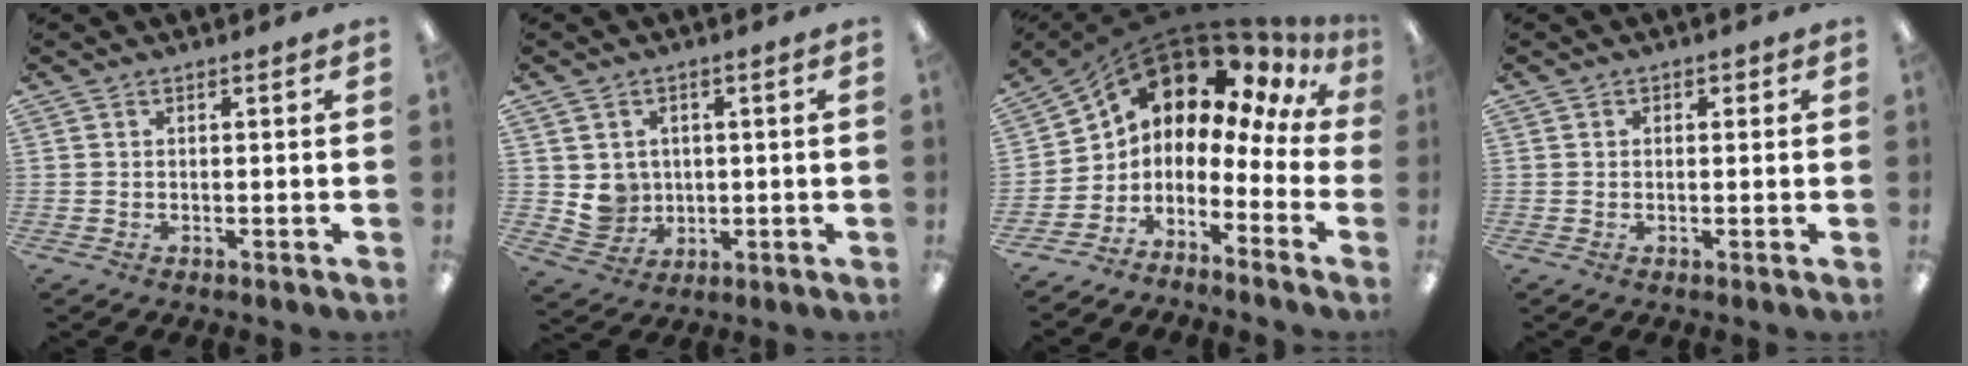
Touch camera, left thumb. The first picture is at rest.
{"total": 5.8, "force": [1.3, 5.6, 1.0], "torque": [-0.012, -0.004, 0.030]}
{"total": 9.7, "force": [7.9, 4.1, 4.0], "torque": [-0.080, -0.080, 0.128]}
{"total": 1.0, "force": [0.2, 0.9, 0.4], "torque": [0.001, 0.002, 0.001]}